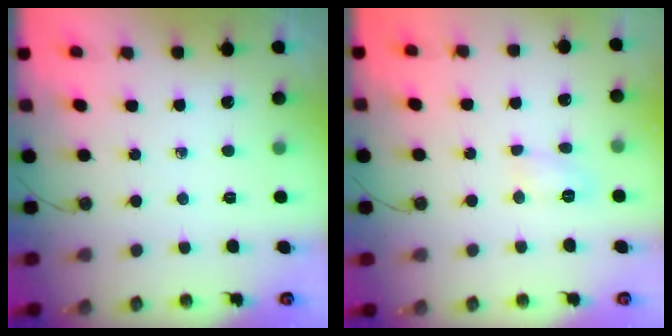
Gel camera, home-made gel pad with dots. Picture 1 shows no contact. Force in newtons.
{"total": 4.4, "press": 4.4, "slide": 0.4}